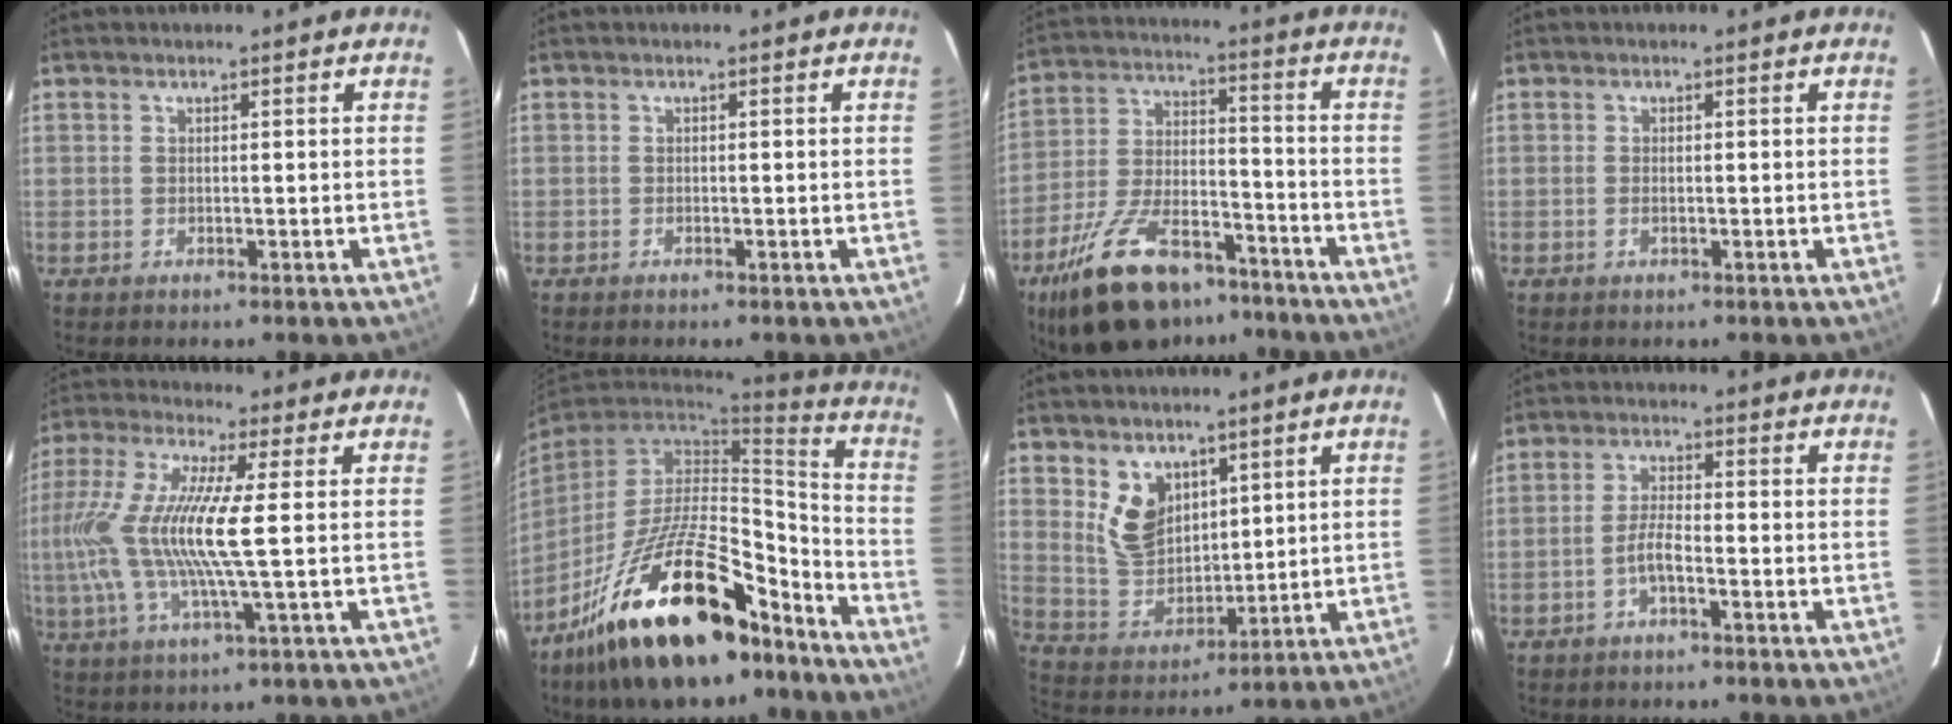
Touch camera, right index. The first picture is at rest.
{"total": 0.0}
{"total": 21.2, "force": [-14.9, 9.4, 11.8], "torque": [-0.233, -0.006, -0.240]}
{"total": 0.7, "force": [-0.3, 0.3, 0.6], "torque": [-0.013, 0.000, -0.005]}
{"total": 16.8, "force": [-0.3, 1.2, 16.7], "torque": [-0.317, -0.007, -0.015]}
{"total": 26.4, "force": [-18.1, 9.5, 16.7], "torque": [-0.299, -0.002, -0.283]}
{"total": 9.2, "force": [4.7, 6.3, 4.8], "torque": [-0.091, 0.003, 0.107]}
{"total": 3.2, "force": [-1.8, 0.5, 2.6], "torque": [-0.060, 0.007, -0.037]}